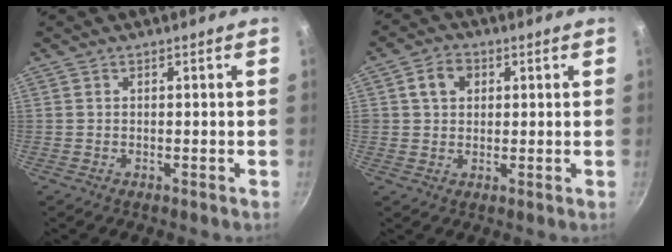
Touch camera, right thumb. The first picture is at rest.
{"total": 5.1, "force": [1.4, 4.1, 2.6], "torque": [-0.024, 0.007, 0.020]}